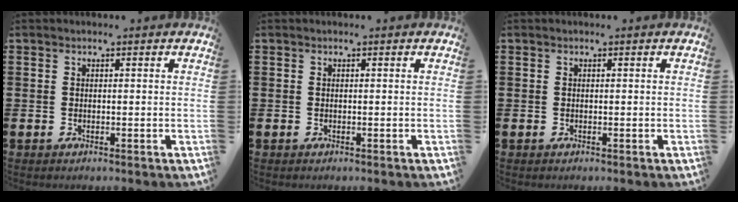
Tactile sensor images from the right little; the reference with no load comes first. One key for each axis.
{"total": 0.0}
{"total": 0.0}